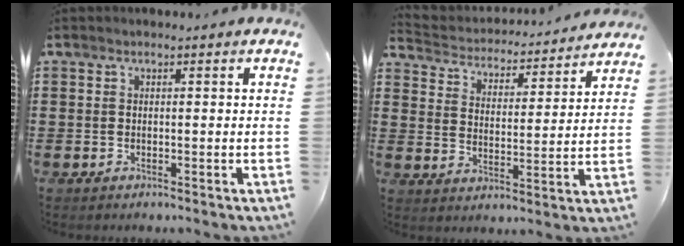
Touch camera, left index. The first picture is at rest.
{"total": 3.3, "force": [3.3, 0.3, -0.2], "torque": [-0.021, -0.032, 0.048]}